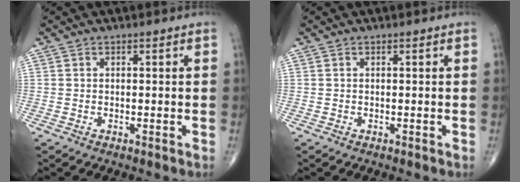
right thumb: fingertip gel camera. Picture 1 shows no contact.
{"total": 0.0}